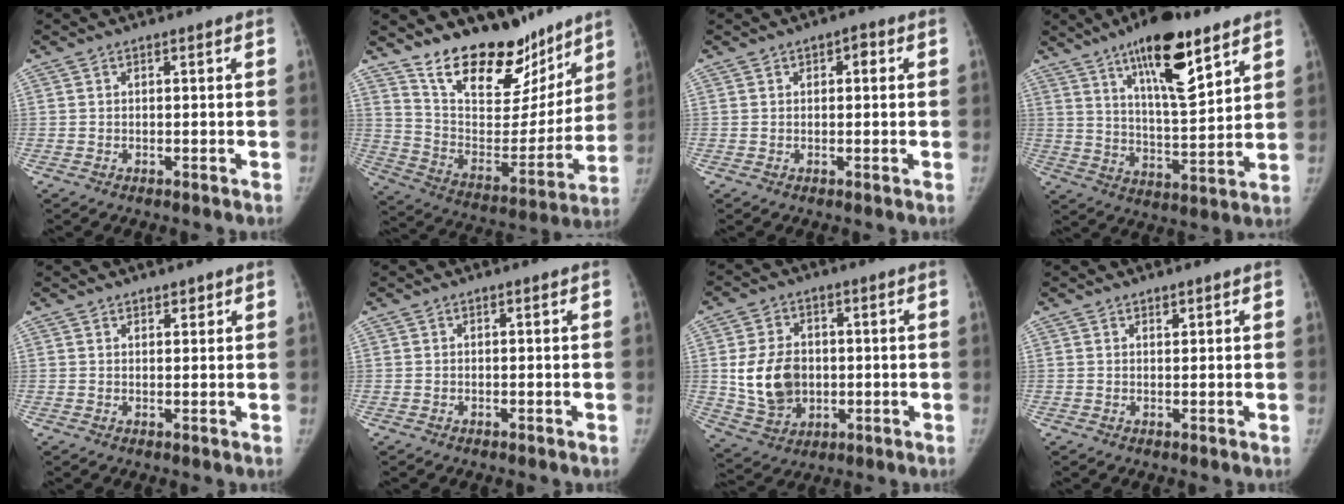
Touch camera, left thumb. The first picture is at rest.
{"total": 22.9, "force": [17.5, 10.6, 10.2], "torque": [-0.108, -0.104, 0.287]}
{"total": 2.2, "force": [0.7, 1.4, 1.5], "torque": [-0.008, 0.003, 0.005]}
{"total": 16.8, "force": [10.1, 4.8, 12.5], "torque": [-0.180, -0.057, 0.169]}
{"total": 1.7, "force": [1.3, 0.9, 0.6], "torque": [0.005, -0.008, 0.017]}
{"total": 0.0}
{"total": 11.7, "force": [0.1, 9.1, 7.4], "torque": [-0.106, -0.004, 0.015]}
{"total": 1.0, "force": [0.8, 0.5, 0.4], "torque": [0.000, -0.006, 0.011]}